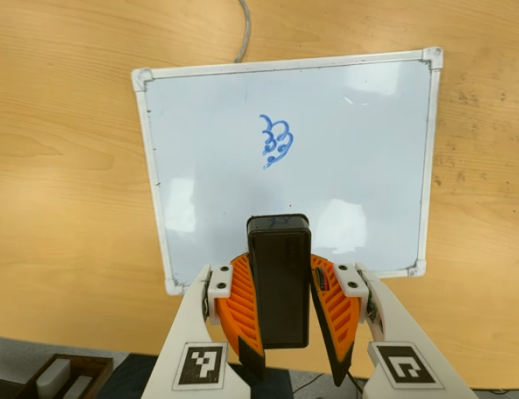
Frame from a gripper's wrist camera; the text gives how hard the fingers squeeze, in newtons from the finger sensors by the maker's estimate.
{"total": 11.3, "left": 9.9, "right": 12.7}